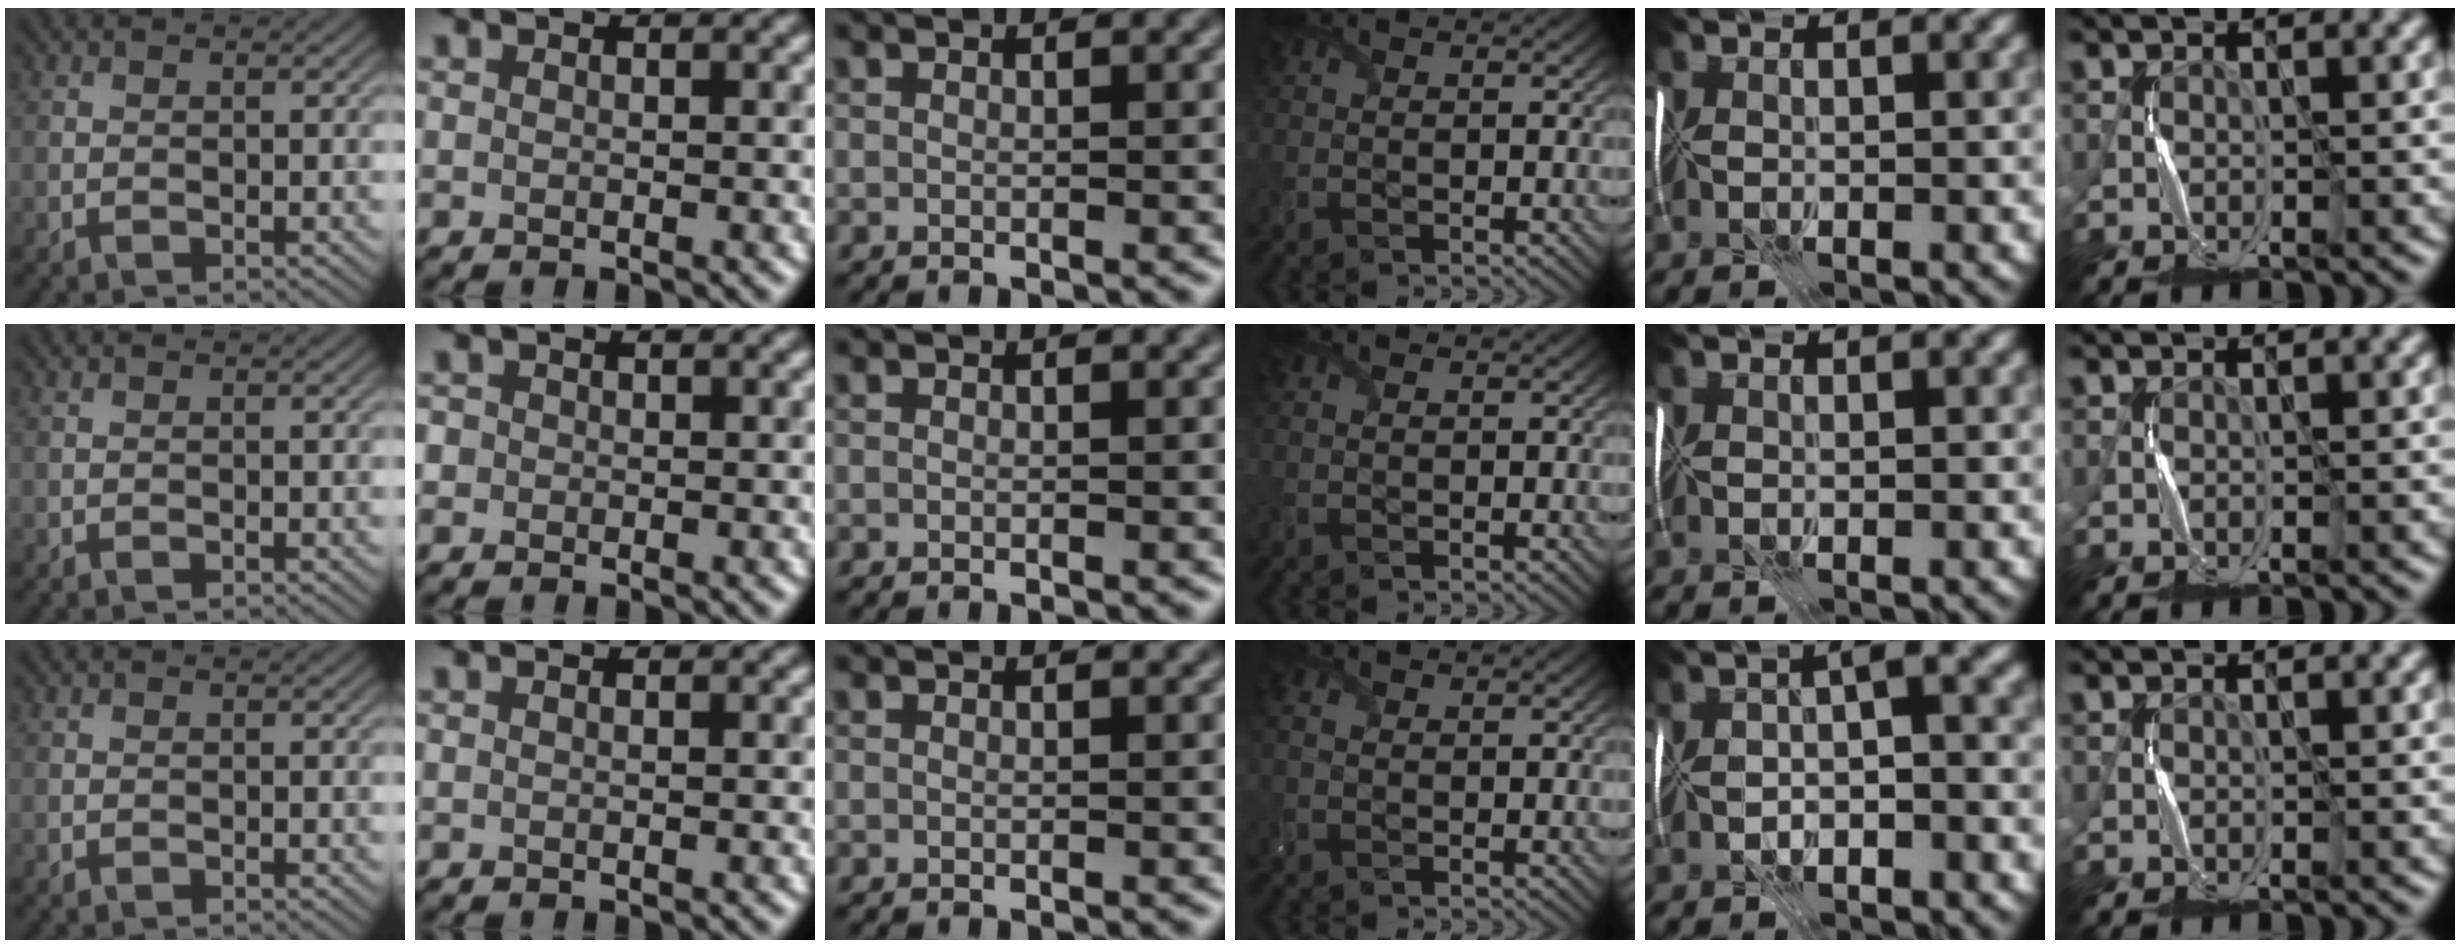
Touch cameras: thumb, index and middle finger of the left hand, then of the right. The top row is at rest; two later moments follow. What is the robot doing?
{"motion": "fold", "object": "plastic wrap"}